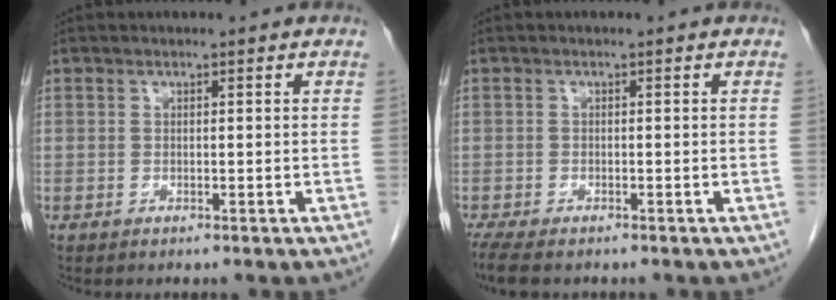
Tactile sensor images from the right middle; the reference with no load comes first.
{"total": 4.9, "force": [-3.9, 1.4, 2.7], "torque": [-0.052, -0.014, -0.061]}